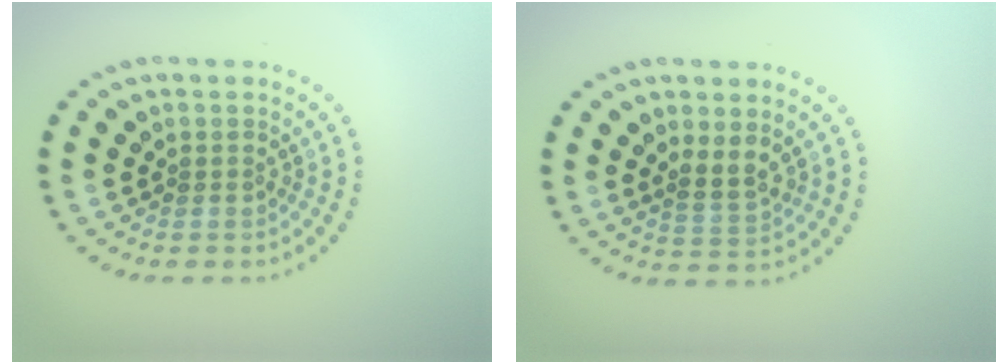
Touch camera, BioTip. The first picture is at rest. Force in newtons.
{"total": 1.8, "press": 1.5, "slide": 1.0}